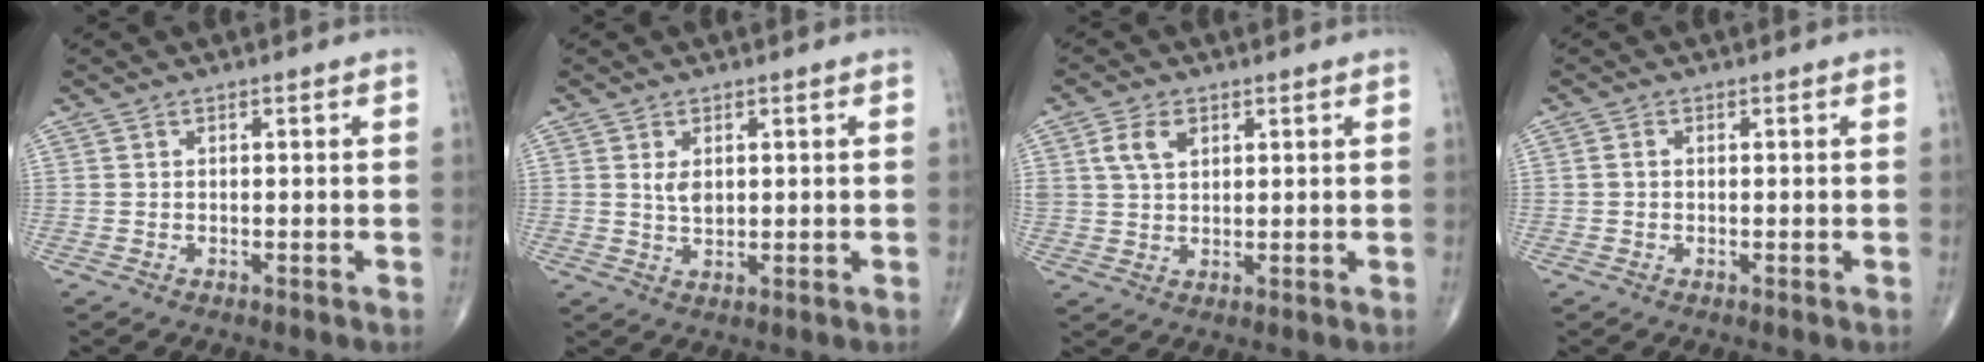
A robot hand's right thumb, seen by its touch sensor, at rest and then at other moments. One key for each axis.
{"total": 3.1, "fx": 0.8, "fy": 1.8, "fz": 2.4, "tx": -0.038, "ty": -0.009, "tz": 0.019}
{"total": 5.1, "fx": 2.1, "fy": 3.3, "fz": 3.2, "tx": -0.053, "ty": -0.003, "tz": 0.041}
{"total": 0.9, "fx": 0.0, "fy": 0.7, "fz": 0.5, "tx": -0.007, "ty": 0.003, "tz": -0.001}